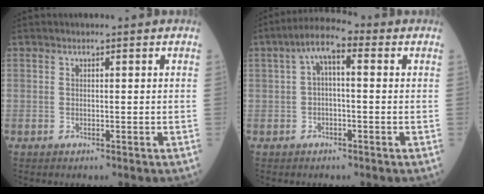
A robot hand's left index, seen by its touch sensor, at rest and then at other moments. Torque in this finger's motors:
{"motor_torque": [0.46, -0.31, 0.31, 0.03]}